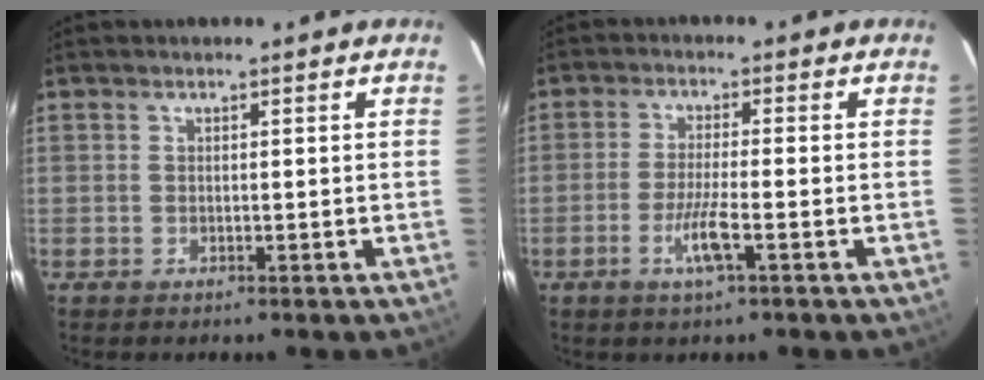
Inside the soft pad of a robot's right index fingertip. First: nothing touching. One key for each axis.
{"total": 4.8, "fx": -2.0, "fy": 0.0, "fz": 4.4, "tx": -0.085, "ty": -0.008, "tz": -0.040}